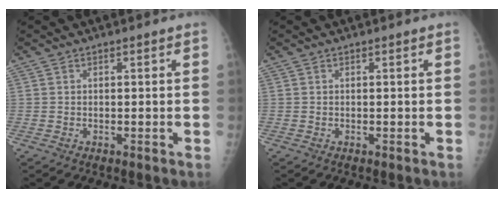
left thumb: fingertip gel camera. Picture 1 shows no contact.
{"total": 0.0}